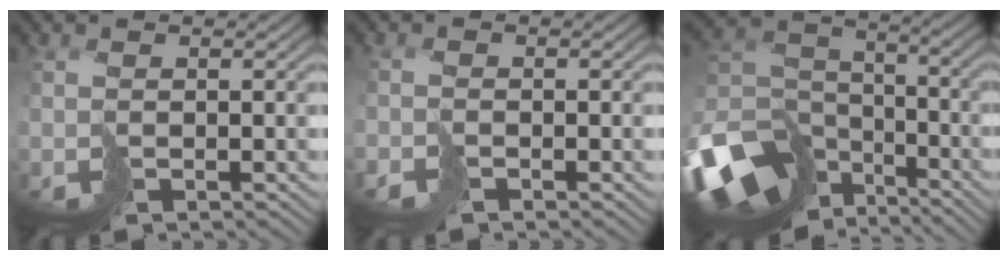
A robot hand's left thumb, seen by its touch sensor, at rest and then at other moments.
{"total": 1.3, "force": [-1.2, 0.4, 0.3], "torque": [-0.011, -0.005, -0.028]}
{"total": 15.4, "force": [-9.0, 10.1, 7.3], "torque": [-0.236, -0.040, -0.145]}